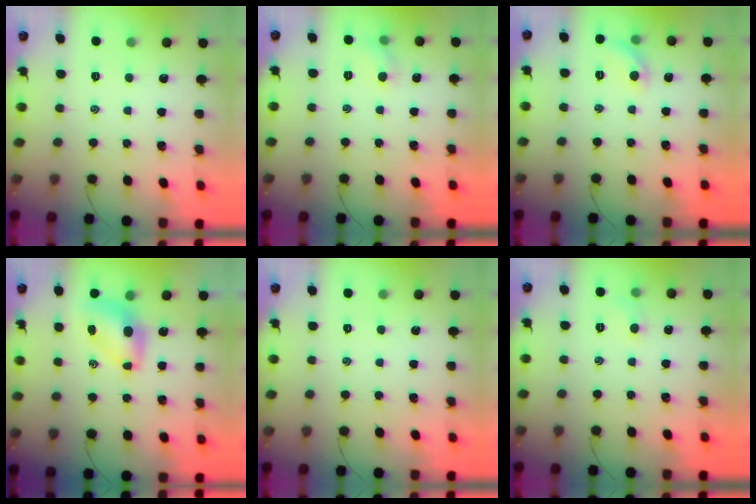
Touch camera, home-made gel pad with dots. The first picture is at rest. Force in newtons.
{"total": 4.0, "press": 3.8, "slide": 1.2}
{"total": 6.7, "press": 6.7, "slide": 1.0}
{"total": 7.3, "press": 7.3, "slide": 0.9}
{"total": 0.0}
{"total": 4.4, "press": 4.1, "slide": 1.4}